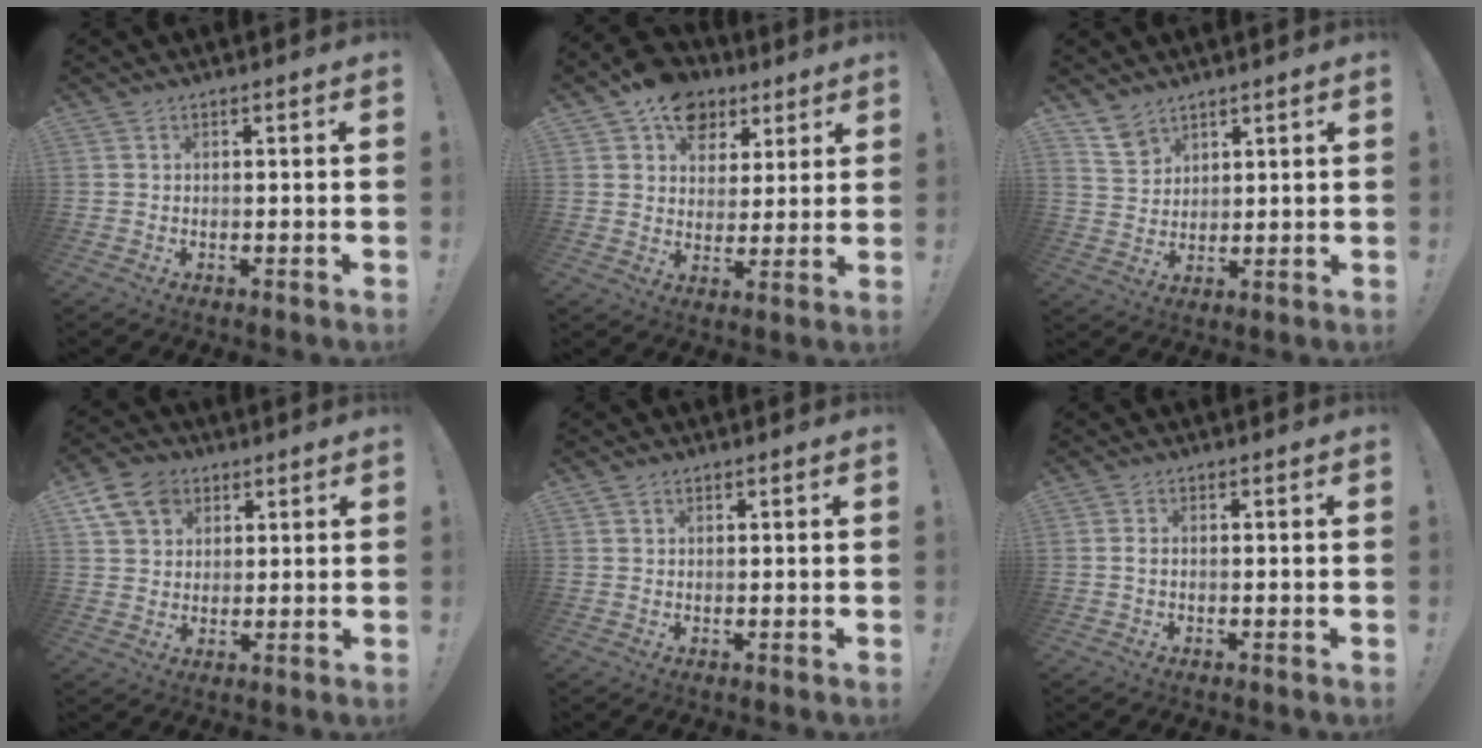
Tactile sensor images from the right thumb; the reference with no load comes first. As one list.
[{"total": 12.0, "force": [7.1, 8.6, 4.5], "torque": [-0.069, -0.041, 0.136]}, {"total": 6.6, "force": [5.3, 3.7, 1.5], "torque": [-0.025, -0.037, 0.104]}, {"total": 10.8, "force": [5.2, 8.2, 4.6], "torque": [-0.077, -0.015, 0.105]}, {"total": 1.0, "force": [0.7, 0.6, 0.2], "torque": [0.000, 0.000, 0.012]}, {"total": 1.2, "force": [-0.1, 0.5, 1.0], "torque": [-0.021, 0.002, -0.002]}]